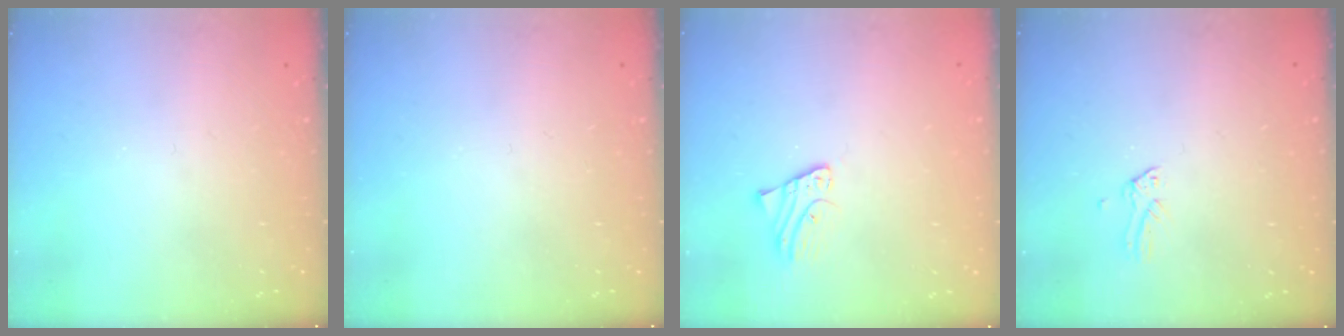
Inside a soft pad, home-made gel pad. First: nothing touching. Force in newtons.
{"total": 0.0}
{"total": 1.9, "press": 1.9, "slide": 0.2}
{"total": 0.0}